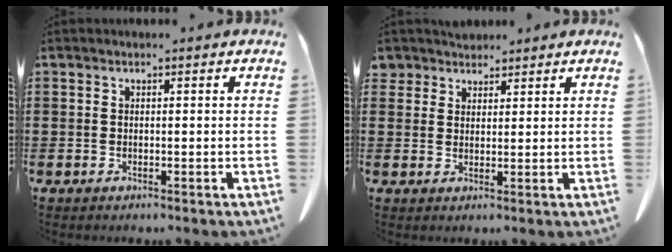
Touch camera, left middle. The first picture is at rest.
{"total": 3.0, "force": [2.6, 1.5, 0.0], "torque": [-0.011, 0.003, 0.052]}